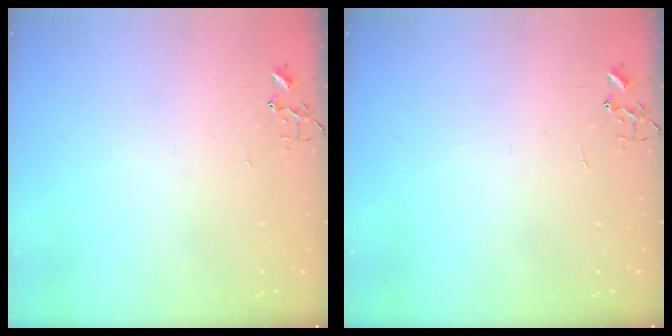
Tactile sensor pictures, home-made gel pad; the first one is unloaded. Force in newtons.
{"total": 0.0}